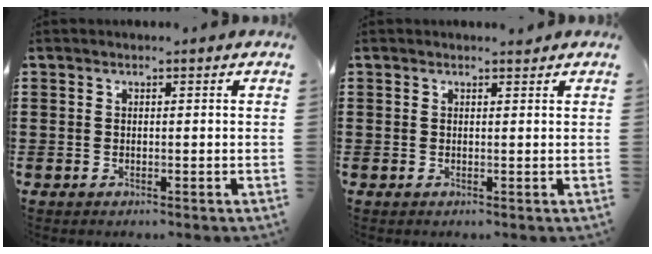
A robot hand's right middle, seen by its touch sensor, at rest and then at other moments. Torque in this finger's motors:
{"motor_torque": [-0.17, -0.18, 0.01, 0.00]}